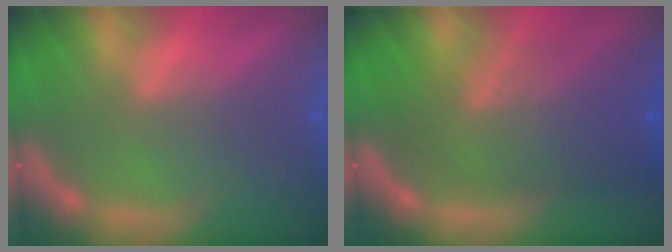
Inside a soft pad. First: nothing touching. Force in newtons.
{"total": 8.6}